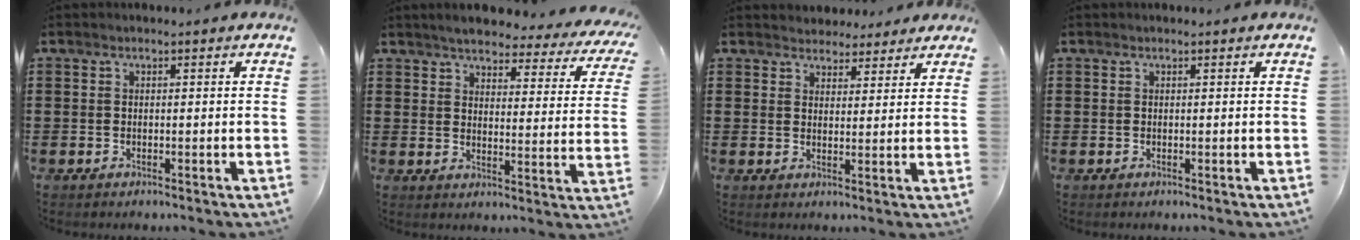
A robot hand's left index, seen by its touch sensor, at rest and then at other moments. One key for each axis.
{"total": 4.6, "fx": 4.3, "fy": 0.3, "fz": 1.7, "tx": -0.046, "ty": -0.034, "tz": 0.068}
{"total": 3.3, "fx": 3.1, "fy": 1.2, "fz": -0.2, "tx": -0.009, "ty": -0.004, "tz": 0.059}
{"total": 0.0}